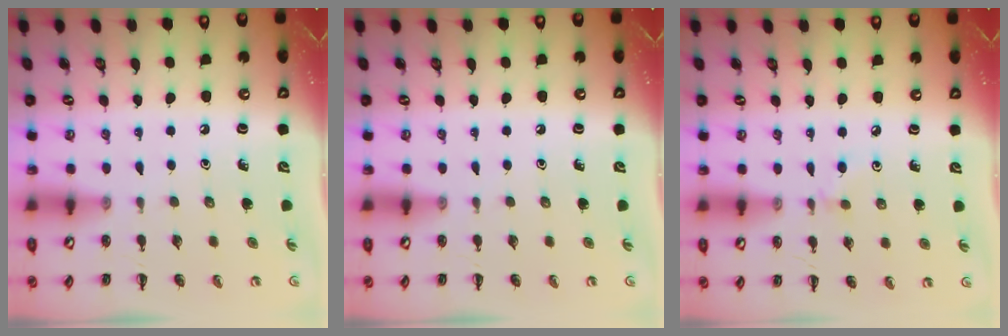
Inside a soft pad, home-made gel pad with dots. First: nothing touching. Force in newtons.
{"total": 0.0}
{"total": 2.8, "press": 2.6, "slide": 1.1}